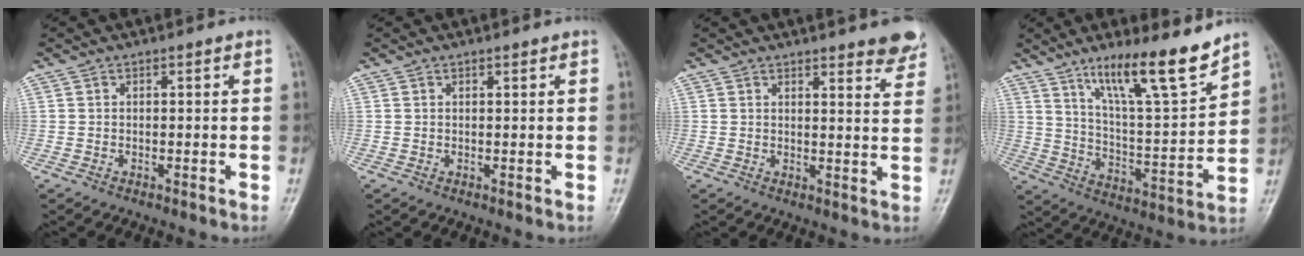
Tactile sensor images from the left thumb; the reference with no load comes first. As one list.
[{"total": 0.5, "force": [0.5, 0.1, 0.2], "torque": [-0.005, -0.003, 0.006]}, {"total": 7.3, "force": [6.0, 1.6, 3.9], "torque": [-0.023, -0.033, 0.061]}, {"total": 15.4, "force": [11.1, 2.2, 10.4], "torque": [-0.157, -0.074, 0.196]}]